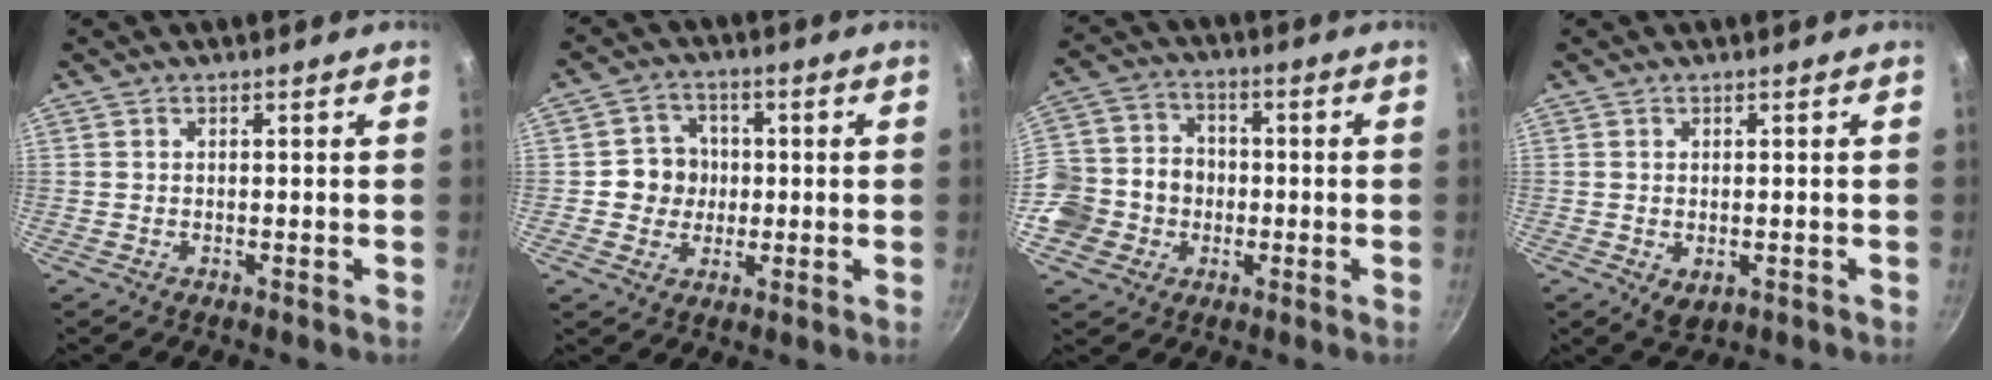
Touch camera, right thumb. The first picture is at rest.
{"total": 6.6, "force": [-0.1, 6.2, 2.1], "torque": [0.007, 0.010, -0.010]}
{"total": 13.8, "force": [-2.8, 12.2, 5.8], "torque": [-0.102, 0.036, -0.056]}
{"total": 3.2, "force": [-0.6, 2.1, 2.3], "torque": [-0.035, -0.010, -0.003]}